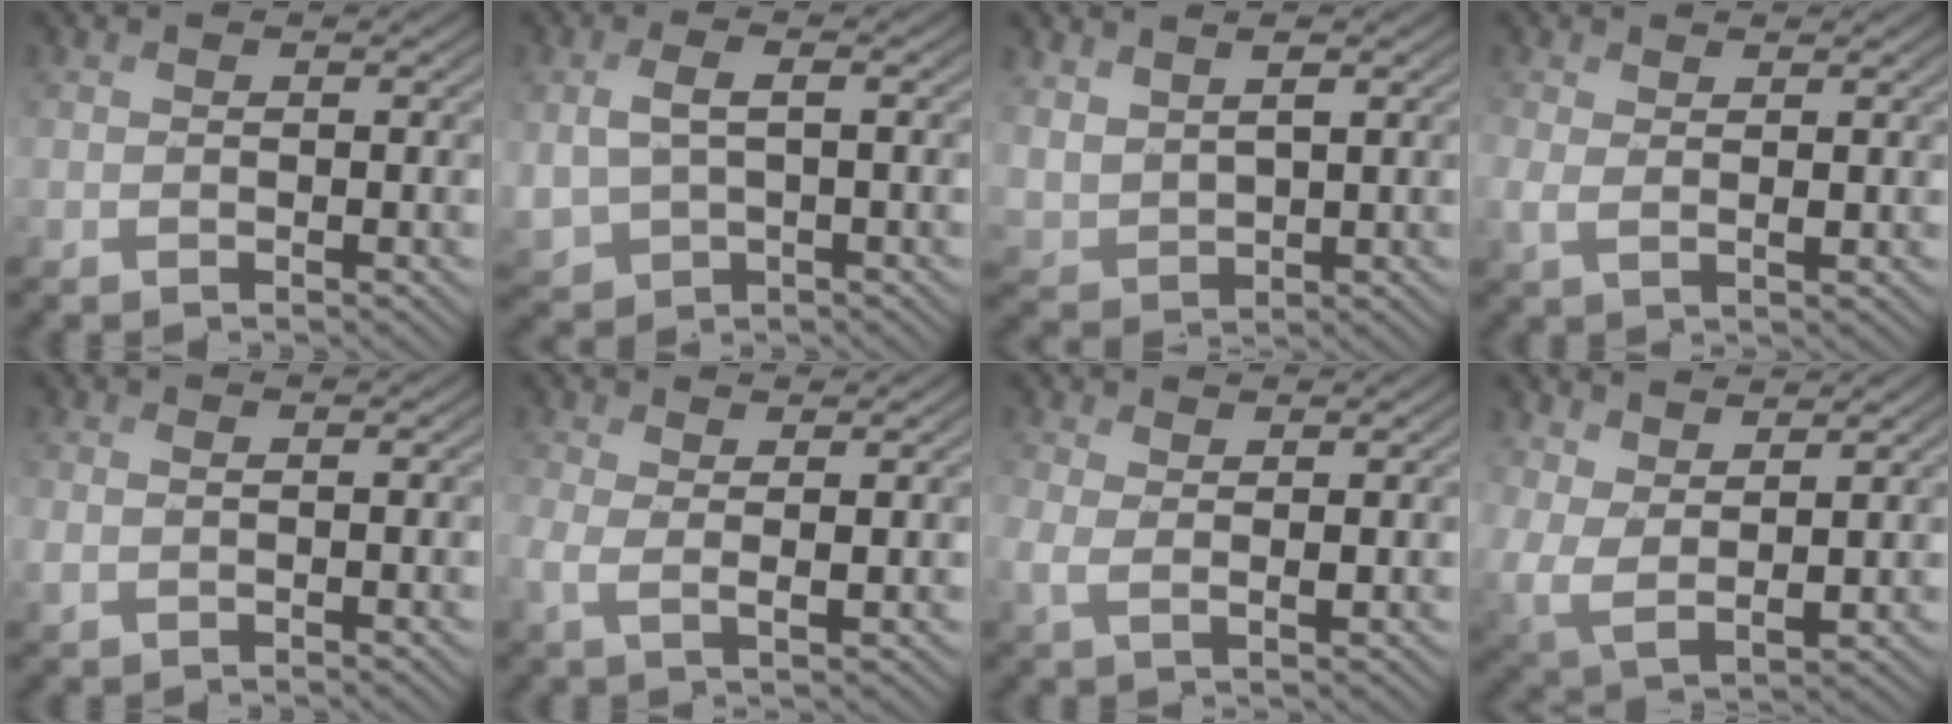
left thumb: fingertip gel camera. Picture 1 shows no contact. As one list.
[{"total": 5.3, "force": [0.3, 3.3, 4.2], "torque": [-0.108, -0.007, 0.010]}, {"total": 4.4, "force": [2.3, 2.6, 2.7], "torque": [-0.071, -0.006, 0.053]}, {"total": 2.7, "force": [0.6, 1.3, 2.3], "torque": [-0.064, -0.003, 0.011]}, {"total": 1.3, "force": [-0.1, 0.8, 1.0], "torque": [-0.029, -0.002, -0.001]}, {"total": 3.2, "force": [0.5, 1.1, 3.0], "torque": [-0.075, -0.002, 0.005]}, {"total": 3.1, "force": [0.6, 1.4, 2.7], "torque": [-0.073, -0.003, 0.009]}, {"total": 6.2, "force": [3.3, 3.0, 4.3], "torque": [-0.115, -0.007, 0.065]}]